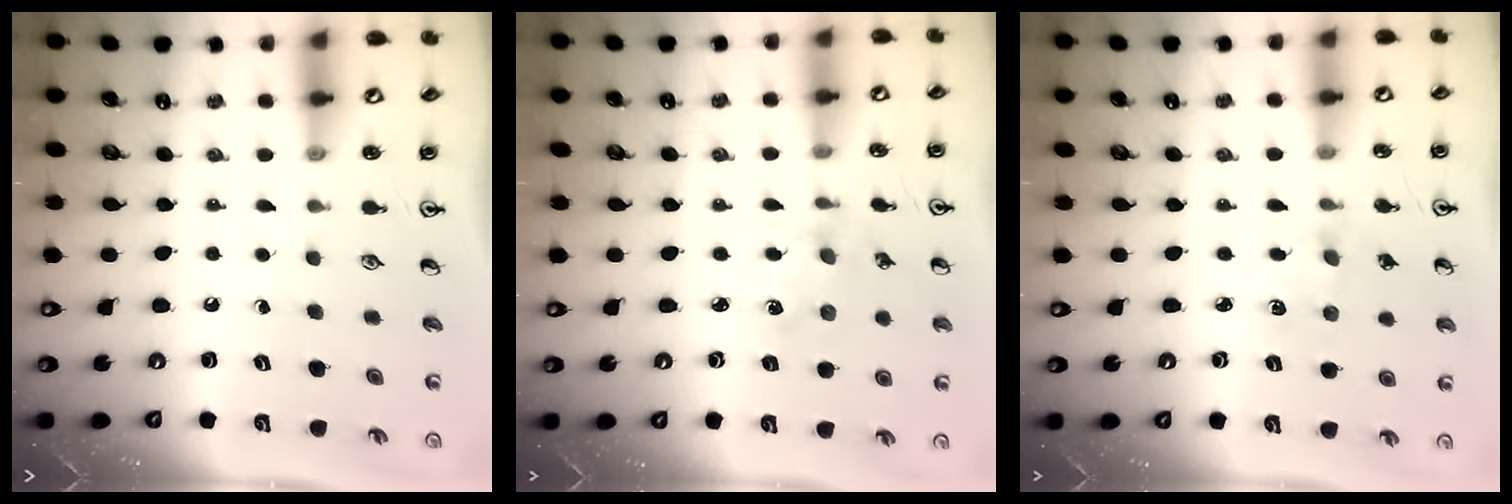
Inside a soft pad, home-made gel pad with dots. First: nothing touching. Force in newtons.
{"total": 1.3, "press": 1.3, "slide": 0.2}
{"total": 2.3, "press": 2.3, "slide": 0.4}